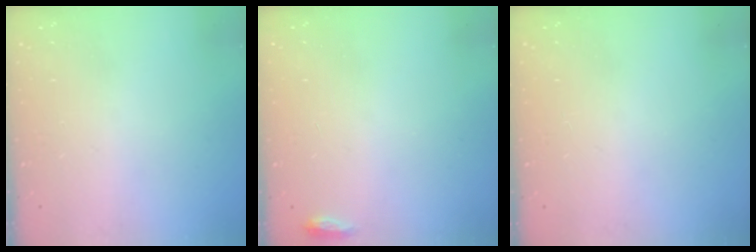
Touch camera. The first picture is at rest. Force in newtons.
{"total": 3.3, "press": 3.2, "slide": 1.1}
{"total": 12.2, "press": 2.2, "slide": 12.0}